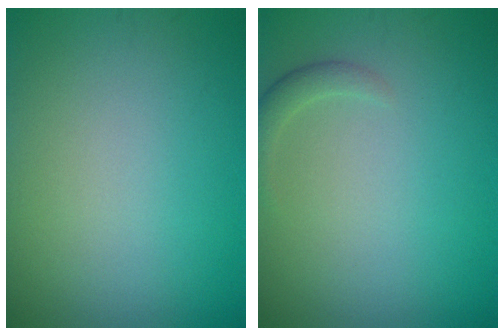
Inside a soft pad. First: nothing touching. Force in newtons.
{"total": 1.4, "press": 1.4, "slide": 0.1}